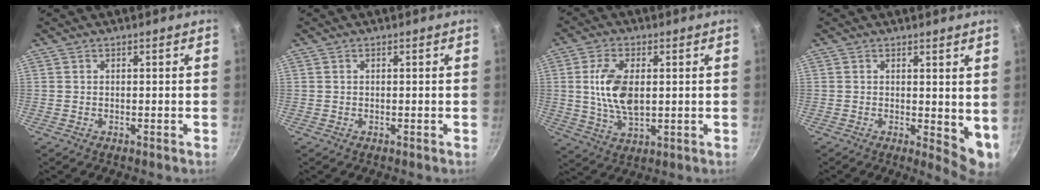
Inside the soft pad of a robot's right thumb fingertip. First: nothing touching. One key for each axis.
{"total": 0.0}
{"total": 10.6, "fx": 1.2, "fy": 5.5, "fz": 9.0, "tx": -0.175, "ty": -0.008, "tz": 0.029}
{"total": 6.5, "fx": 0.9, "fy": 2.8, "fz": 5.9, "tx": -0.065, "ty": -0.018, "tz": 0.018}